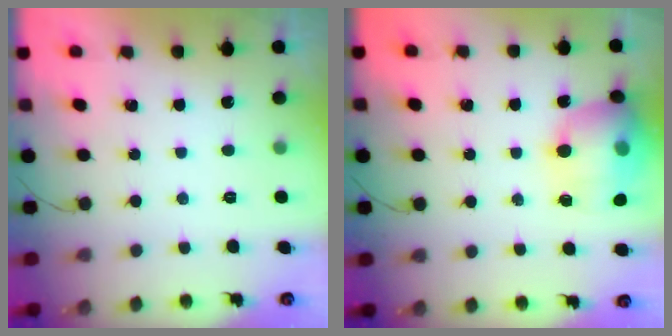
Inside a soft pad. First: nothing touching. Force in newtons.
{"total": 17.6, "press": 17.4, "slide": 2.6}